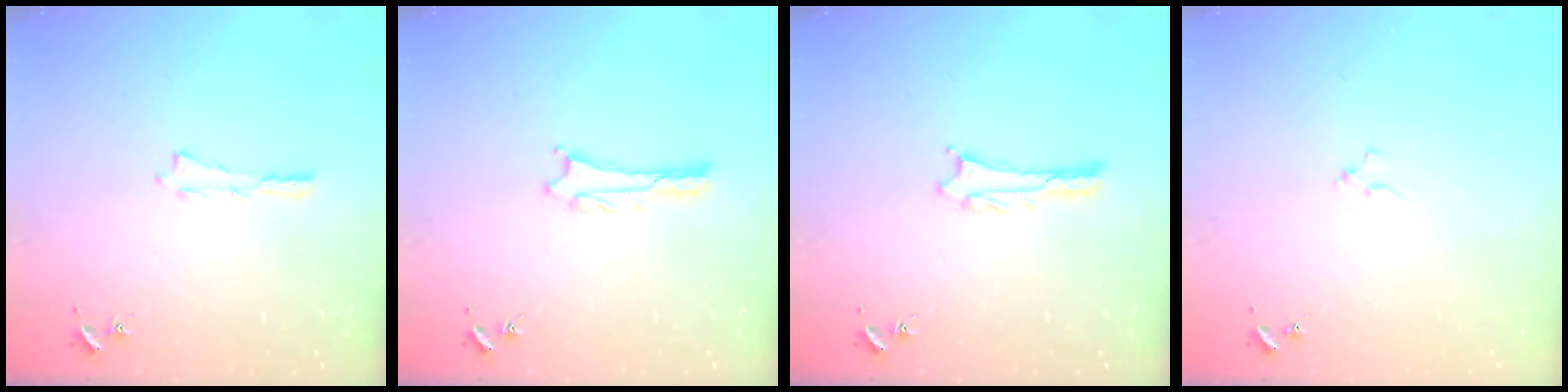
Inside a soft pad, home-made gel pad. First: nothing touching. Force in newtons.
{"total": 1.1, "press": 1.1, "slide": 0.1}
{"total": 1.1, "press": 1.1, "slide": 0.1}
{"total": 0.9, "press": 0.9, "slide": 0.2}